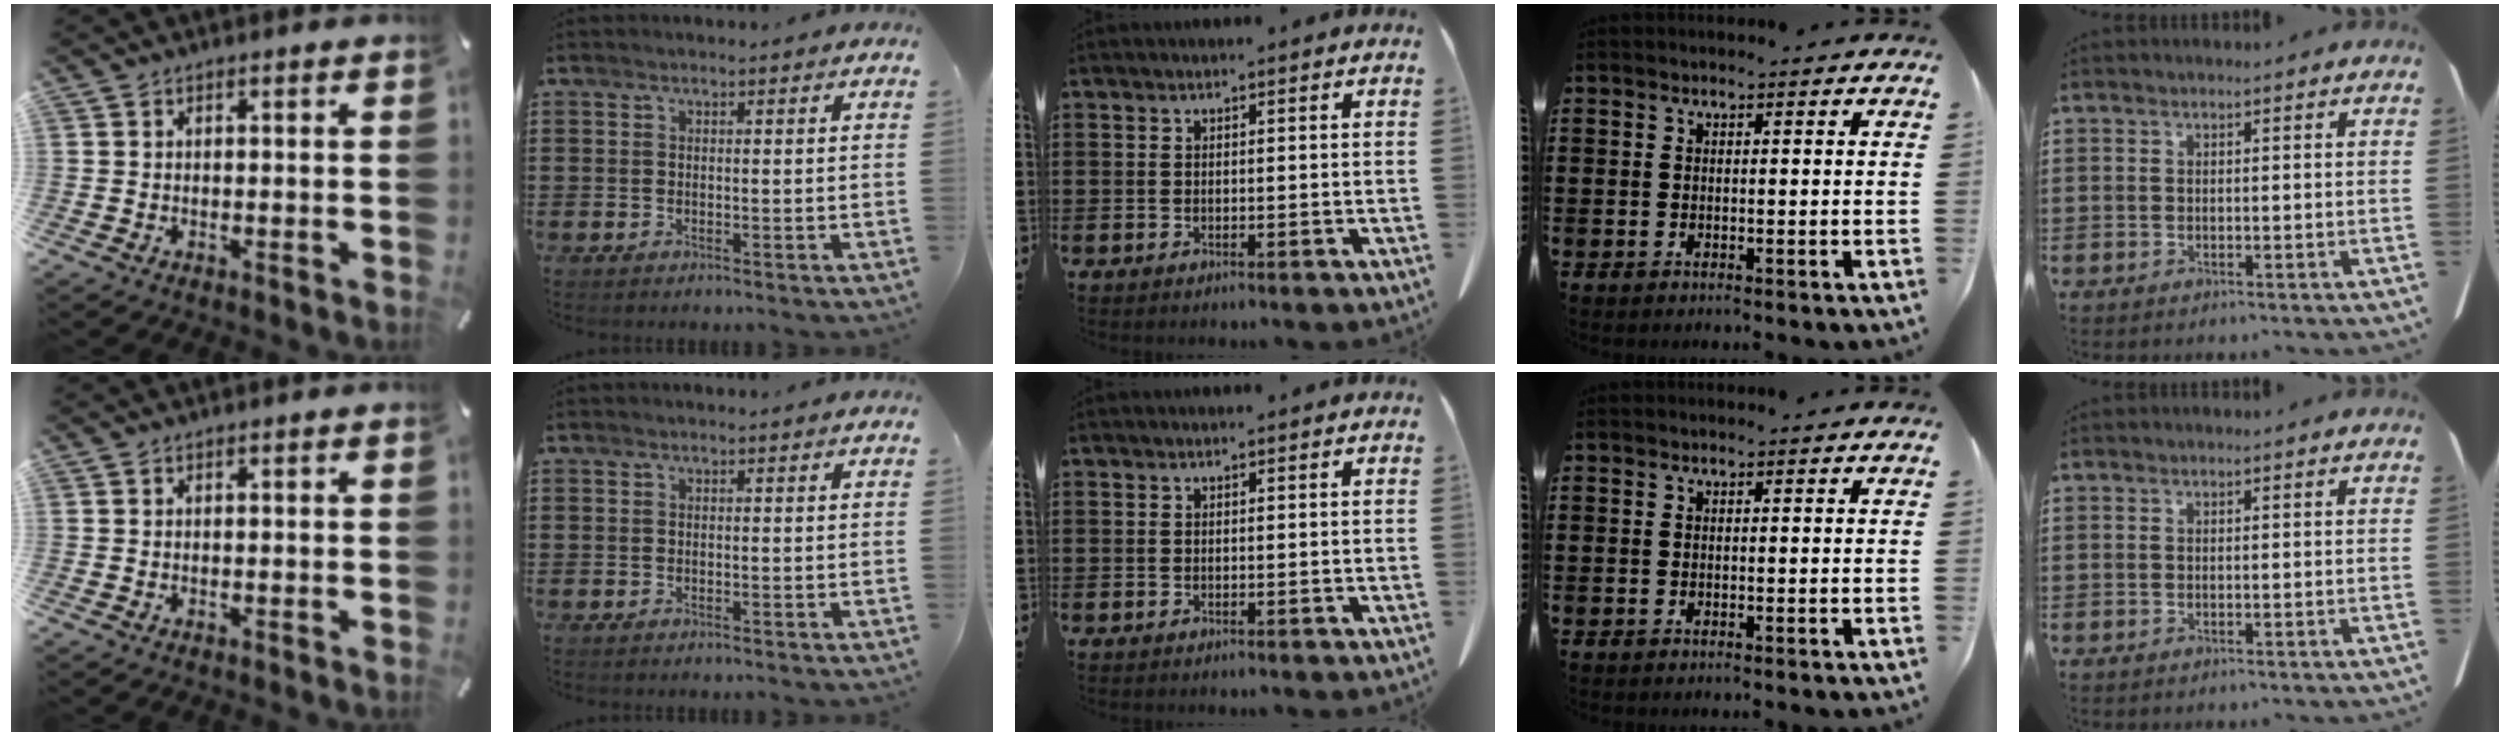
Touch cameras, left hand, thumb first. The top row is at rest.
{}